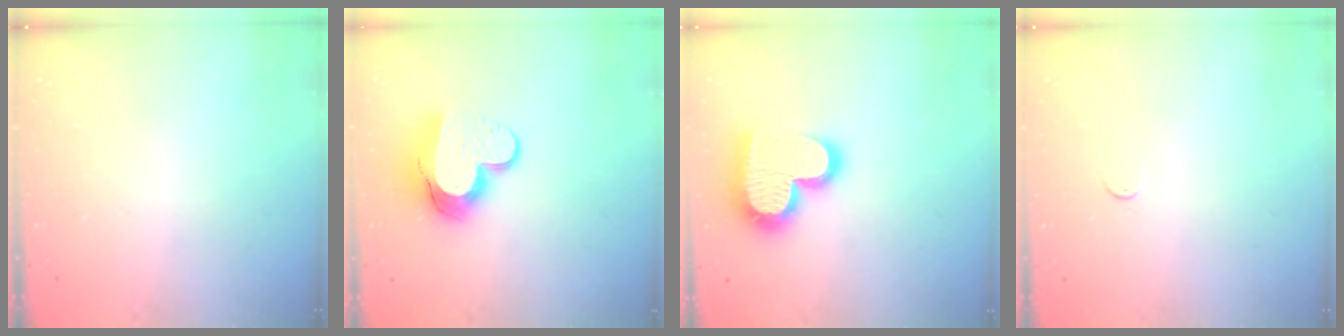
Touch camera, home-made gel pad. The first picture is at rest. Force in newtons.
{"total": 13.3, "press": 13.3, "slide": 1.1}
{"total": 20.7, "press": 20.7, "slide": 1.5}
{"total": 2.7, "press": 2.7, "slide": 0.4}